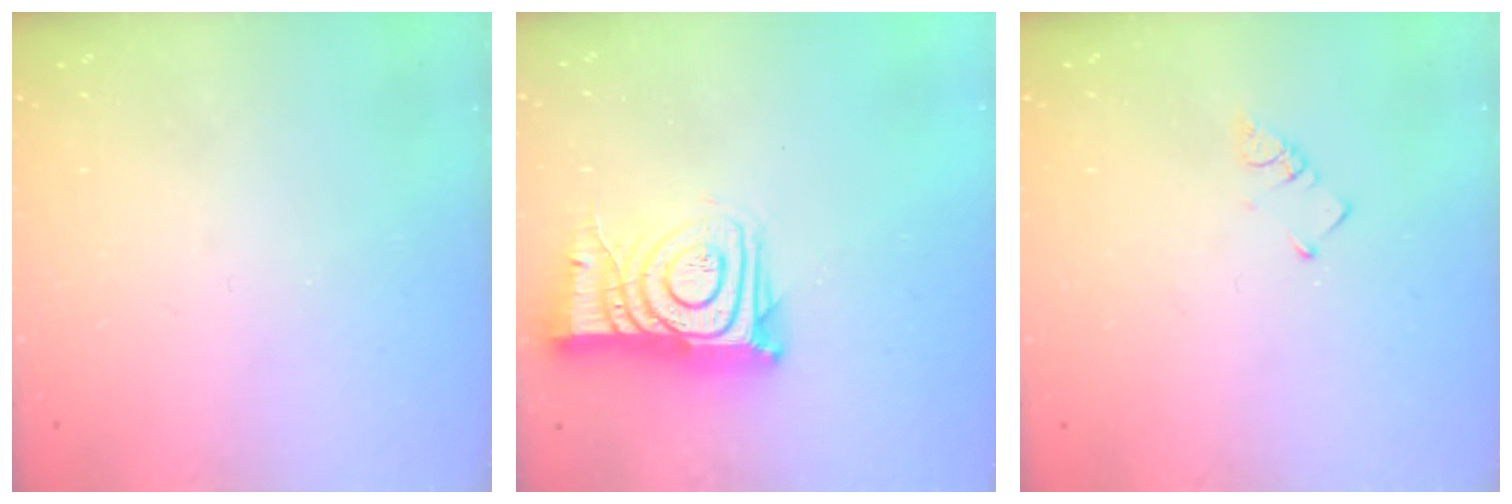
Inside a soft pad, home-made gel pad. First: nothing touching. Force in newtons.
{"total": 14.8, "press": 14.7, "slide": 1.6}
{"total": 1.9, "press": 1.9, "slide": 0.3}